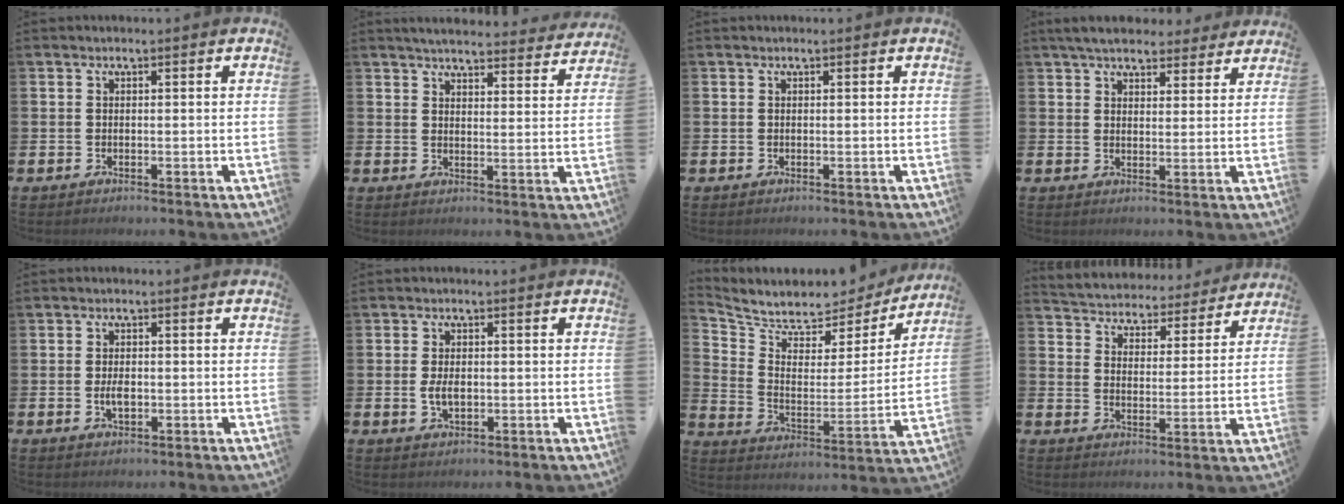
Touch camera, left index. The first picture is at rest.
{"total": 4.7, "force": [4.6, 0.5, 0.8], "torque": [-0.022, -0.033, 0.079]}
{"total": 0.0}
{"total": 5.8, "force": [5.3, 1.7, 1.3], "torque": [-0.035, -0.021, 0.096]}
{"total": 2.4, "force": [-0.4, 1.3, 2.0], "torque": [-0.023, -0.005, -0.010]}
{"total": 2.9, "force": [-0.2, 1.7, 2.3], "torque": [-0.030, 0.000, -0.008]}
{"total": 6.3, "force": [5.7, 2.5, 0.9], "torque": [-0.055, -0.053, 0.094]}
{"total": 4.8, "force": [4.7, 1.3, -0.2], "torque": [-0.015, -0.047, 0.076]}